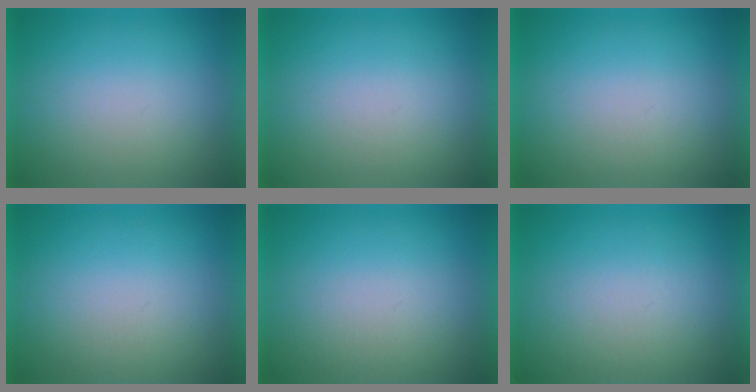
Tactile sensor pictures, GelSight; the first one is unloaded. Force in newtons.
{"total": 1.2}
{"total": 1.2}
{"total": 1.0}
{"total": 1.8}
{"total": 3.6}